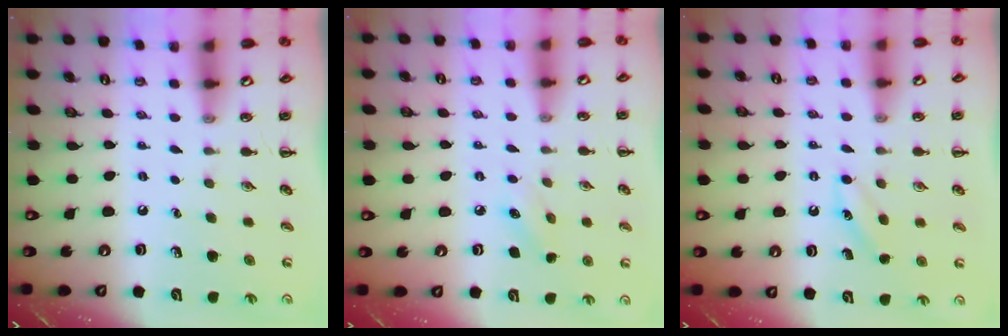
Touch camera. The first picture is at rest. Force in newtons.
{"total": 4.6, "press": 4.4, "slide": 1.1}
{"total": 5.2, "press": 5.0, "slide": 1.3}